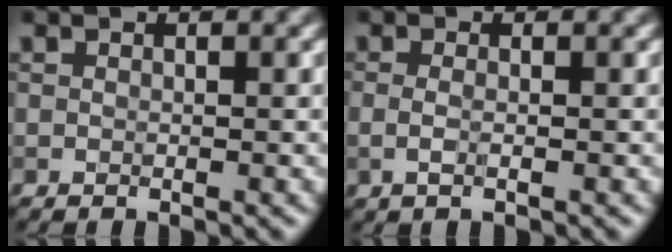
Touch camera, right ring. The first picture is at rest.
{"total": 1.3, "force": [-0.2, 0.4, 1.2], "torque": [-0.025, -0.005, -0.006]}